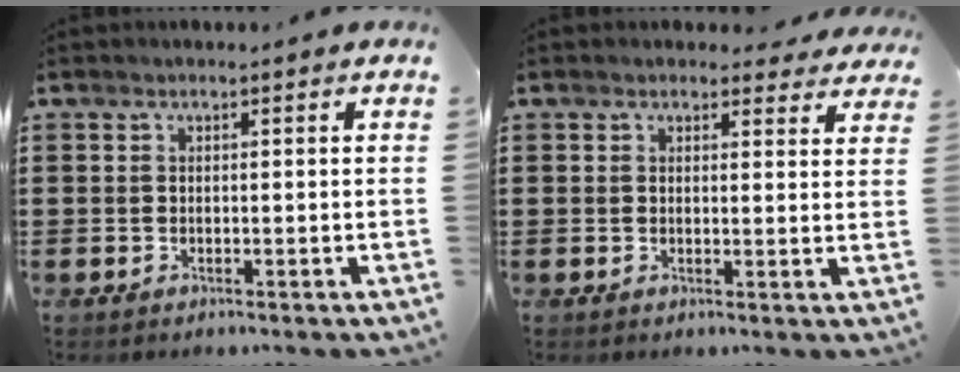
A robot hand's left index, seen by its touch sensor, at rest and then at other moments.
{"total": 2.3, "force": [2.1, 0.8, 0.5], "torque": [-0.001, -0.007, 0.036]}